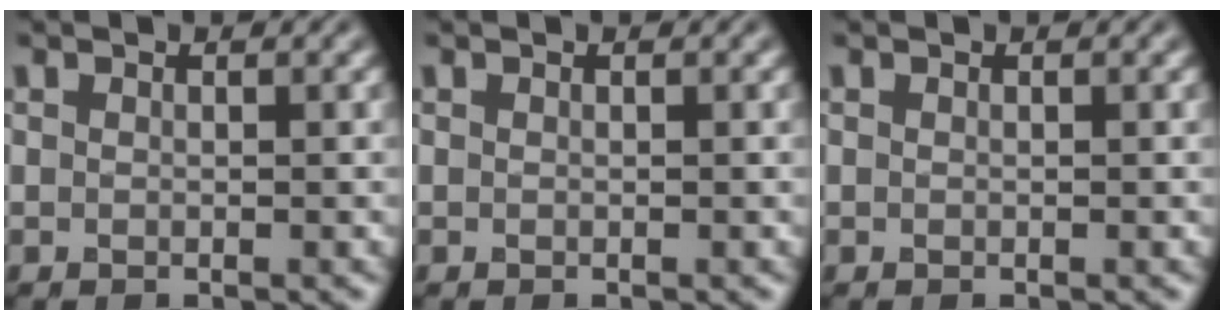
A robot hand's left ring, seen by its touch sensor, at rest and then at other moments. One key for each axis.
{"total": 0.0}
{"total": 0.0}